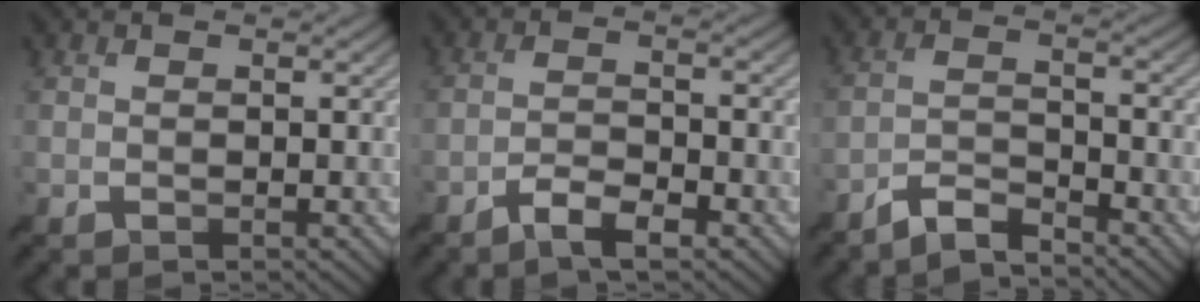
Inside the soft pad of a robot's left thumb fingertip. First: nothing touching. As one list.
[{"total": 4.0, "force": [-2.8, 0.8, 2.7], "torque": [-0.056, 0.006, -0.057]}, {"total": 4.6, "force": [-4.1, 0.7, 2.0], "torque": [-0.042, 0.005, -0.087]}]